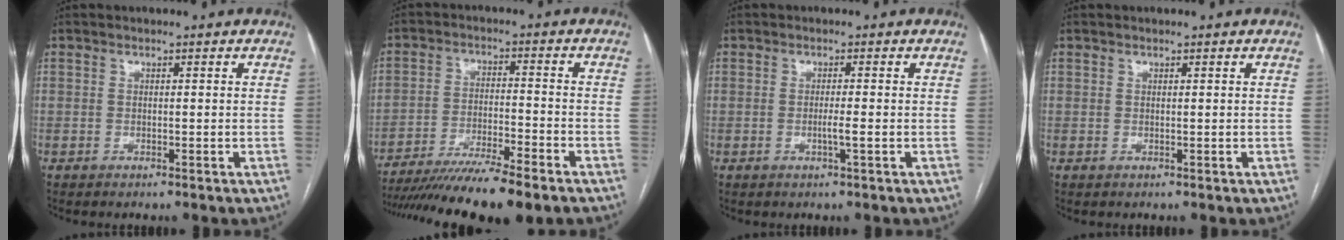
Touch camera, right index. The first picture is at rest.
{"total": 17.4, "force": [-14.3, 0.7, 9.8], "torque": [-0.150, -0.034, -0.229]}
{"total": 1.7, "force": [-0.5, -0.2, 1.6], "torque": [-0.030, -0.003, -0.009]}
{"total": 0.0}